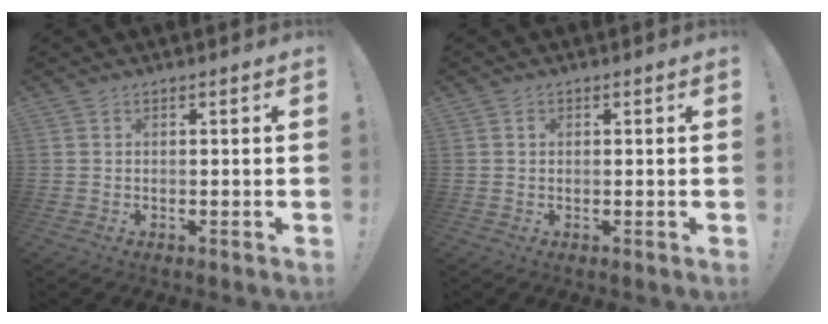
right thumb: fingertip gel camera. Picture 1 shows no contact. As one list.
[{"total": 0.7, "force": [0.3, 0.6, 0.2], "torque": [0.002, 0.002, 0.003]}]